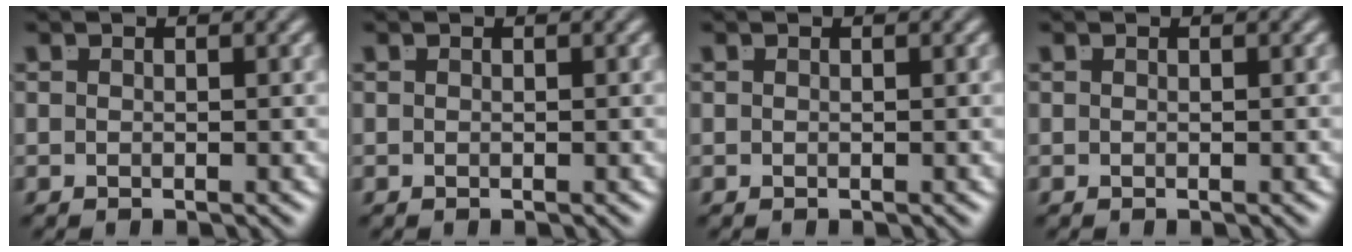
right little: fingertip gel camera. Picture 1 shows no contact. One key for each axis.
{"total": 0.0}
{"total": 0.0}
{"total": 0.0}